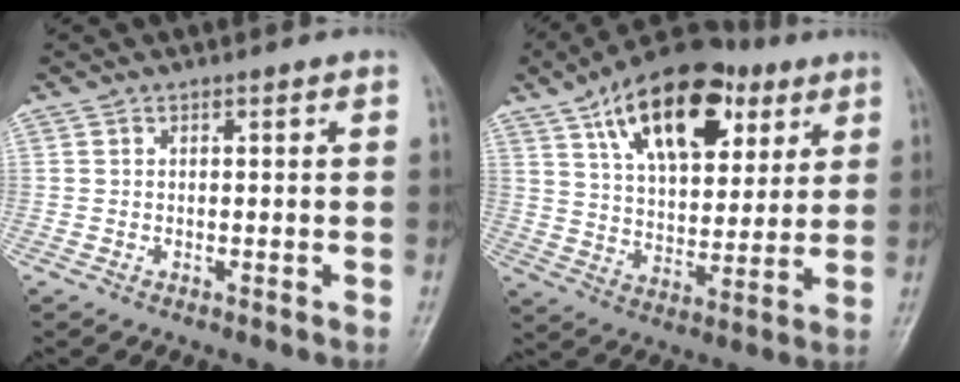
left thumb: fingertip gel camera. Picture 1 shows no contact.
{"total": 21.3, "force": [10.3, 11.4, 14.7], "torque": [-0.198, -0.021, 0.170]}